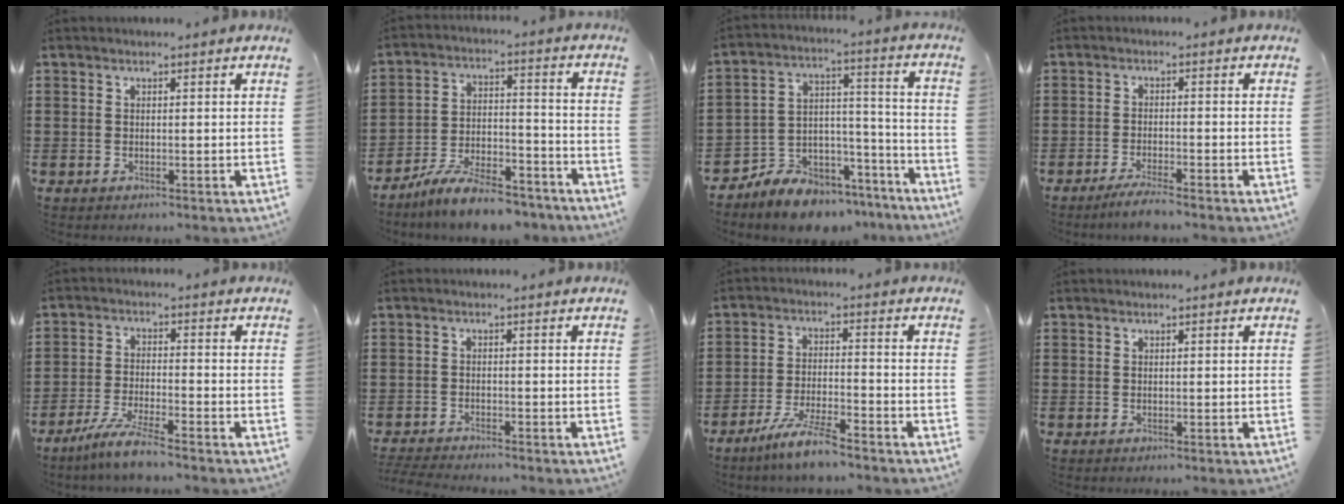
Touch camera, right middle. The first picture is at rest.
{"total": 9.2, "force": [-8.2, 1.5, 3.8], "torque": [-0.072, 0.019, -0.158]}
{"total": 8.4, "force": [-7.9, 2.8, 0.9], "torque": [-0.015, 0.028, -0.151]}
{"total": 2.5, "force": [-2.1, 0.0, 1.4], "torque": [-0.023, 0.002, -0.038]}
{"total": 5.6, "force": [-4.8, -0.2, 3.0], "torque": [-0.068, -0.016, -0.091]}
{"total": 2.4, "force": [-2.4, 0.0, 0.3], "torque": [-0.014, -0.003, -0.052]}
{"total": 6.7, "force": [-5.6, 0.3, 3.6], "torque": [-0.083, -0.011, -0.109]}
{"total": 0.0}